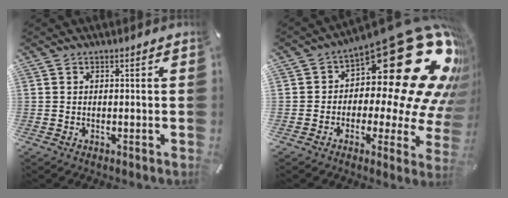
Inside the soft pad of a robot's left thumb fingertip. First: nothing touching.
{"total": 32.7, "force": [11.9, 14.6, 26.7], "torque": [-0.334, -0.117, 0.221]}